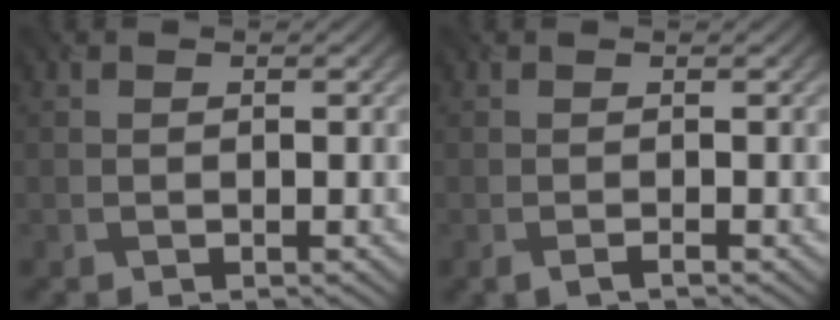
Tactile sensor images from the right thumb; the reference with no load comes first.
{"total": 1.1, "force": [-0.6, 0.1, 1.0], "torque": [-0.021, -0.004, -0.012]}